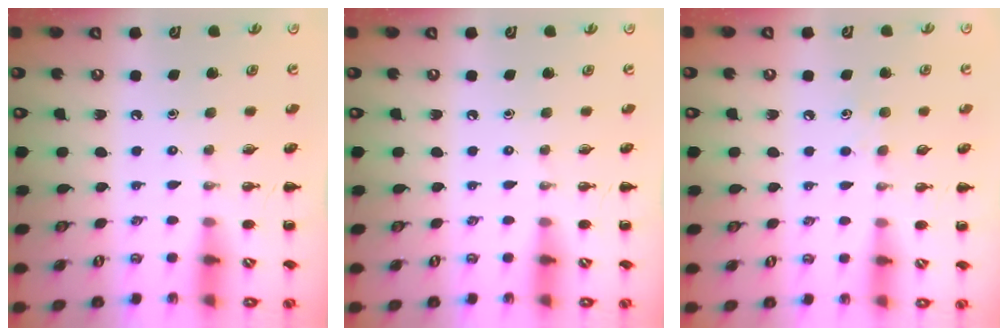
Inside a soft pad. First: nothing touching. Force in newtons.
{"total": 0.0}
{"total": 4.6, "press": 4.4, "slide": 1.4}